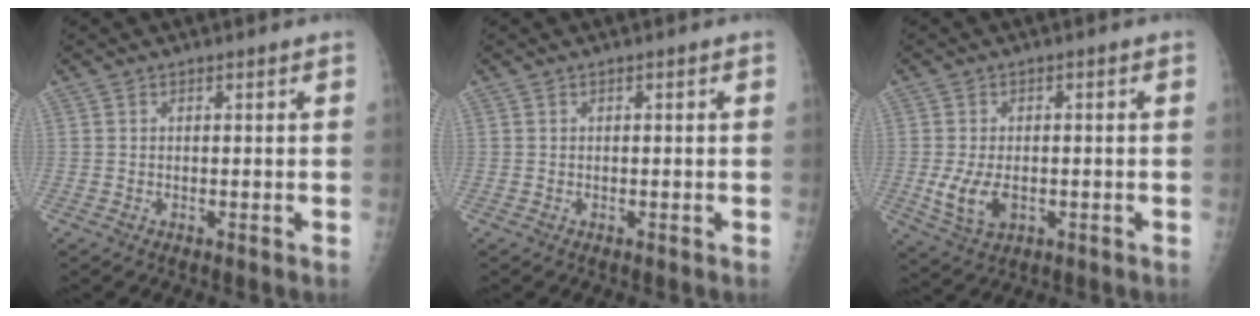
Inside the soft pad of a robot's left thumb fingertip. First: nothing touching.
{"total": 0.0}
{"total": 6.5, "force": [-1.5, 3.9, 5.0], "torque": [-0.097, -0.001, -0.019]}